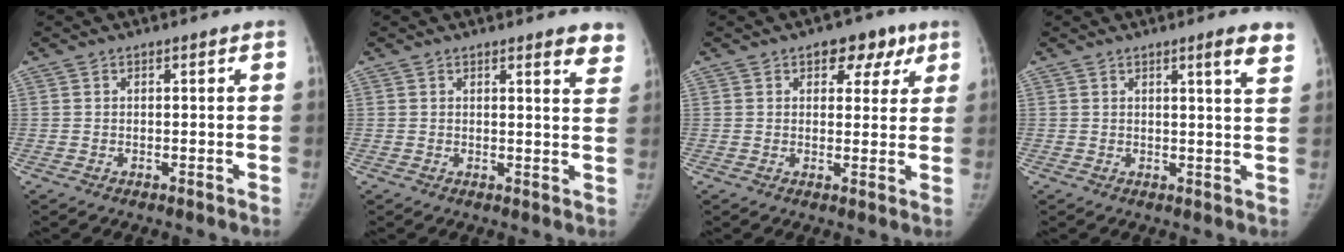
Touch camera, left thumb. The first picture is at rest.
{"total": 4.8, "force": [3.8, 1.2, 2.6], "torque": [-0.012, -0.020, 0.033]}
{"total": 6.8, "force": [3.5, 4.5, 3.7], "torque": [0.000, -0.006, 0.040]}
{"total": 4.8, "force": [3.1, 0.2, 3.6], "torque": [-0.039, -0.017, 0.039]}